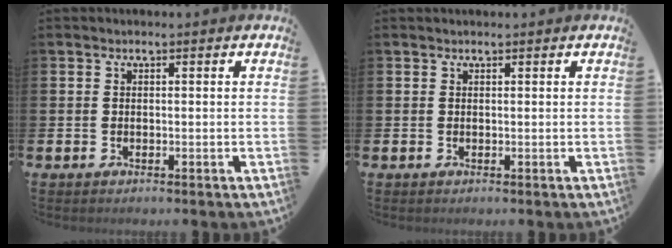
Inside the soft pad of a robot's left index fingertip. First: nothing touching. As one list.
[{"total": 0.0}]